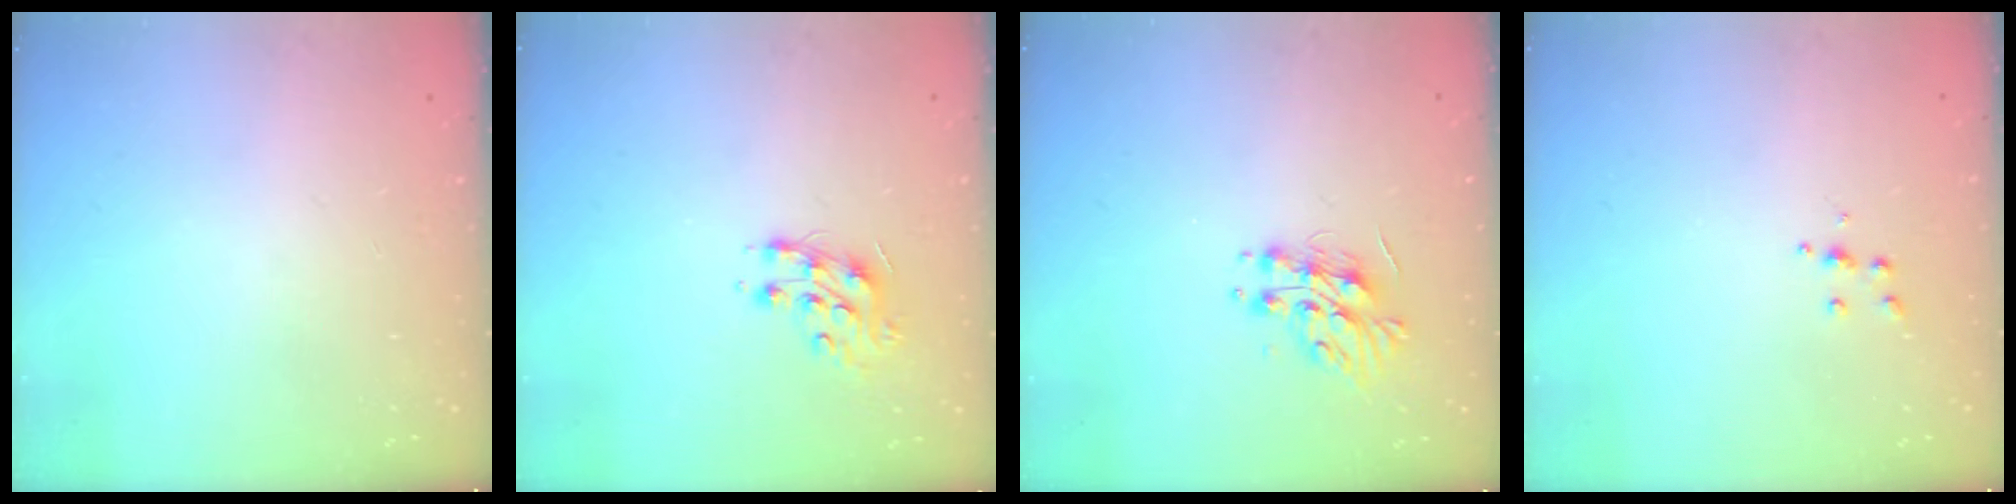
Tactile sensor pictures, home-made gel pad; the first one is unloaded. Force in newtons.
{"total": 8.4, "press": 8.4, "slide": 0.2}
{"total": 11.1, "press": 11.1, "slide": 0.2}
{"total": 3.9, "press": 3.8, "slide": 0.4}